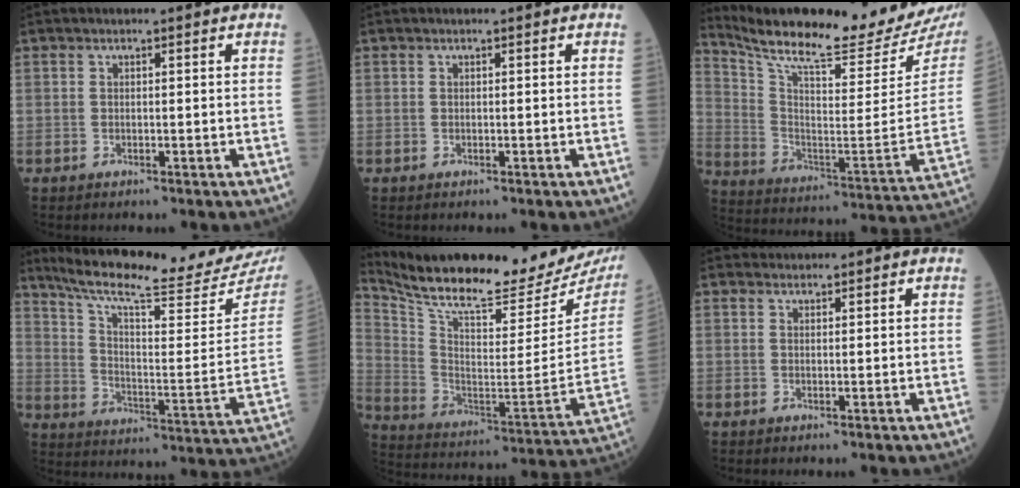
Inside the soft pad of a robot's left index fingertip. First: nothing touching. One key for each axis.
{"total": 0.0}
{"total": 25.2, "fx": 22.8, "fy": 1.2, "fz": 10.6, "tx": -0.191, "ty": -0.089, "tz": 0.327}
{"total": 24.4, "fx": 22.1, "fy": 1.1, "fz": 10.2, "tx": -0.170, "ty": -0.082, "tz": 0.299}
{"total": 27.1, "fx": 23.9, "fy": 3.1, "fz": 12.4, "tx": -0.224, "ty": -0.081, "tz": 0.347}
{"total": 1.1, "fx": 1.0, "fy": 0.1, "fz": -0.5, "tx": 0.000, "ty": 0.005, "tz": 0.017}